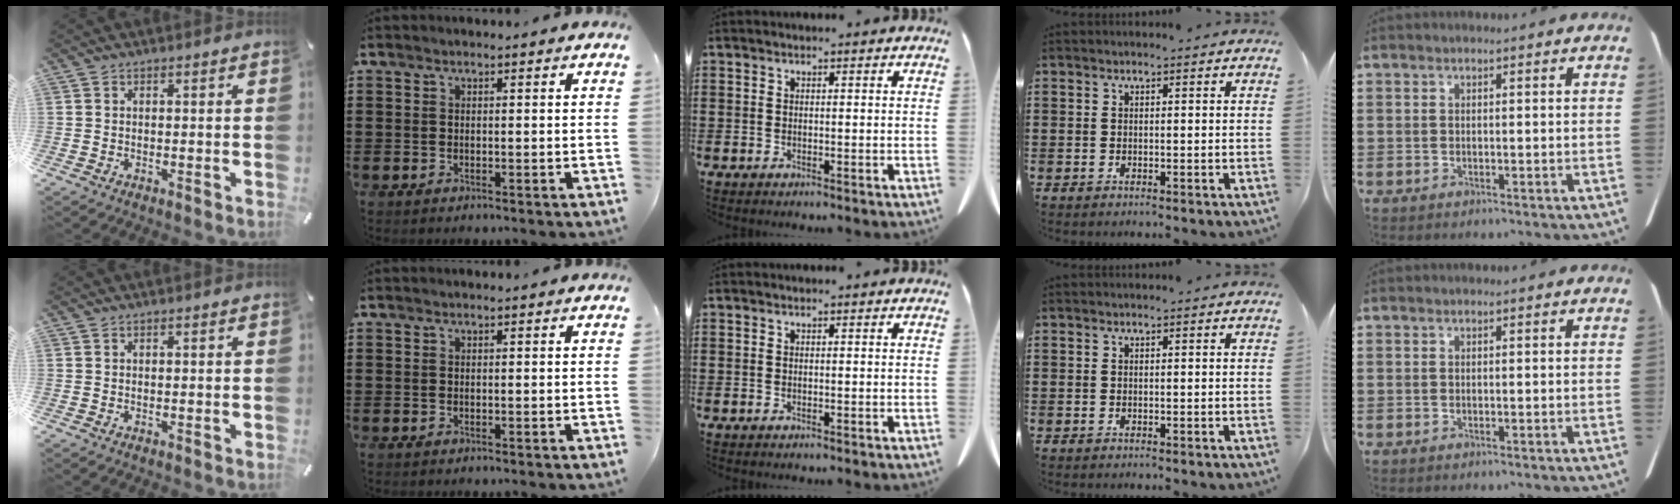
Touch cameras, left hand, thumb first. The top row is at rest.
{}